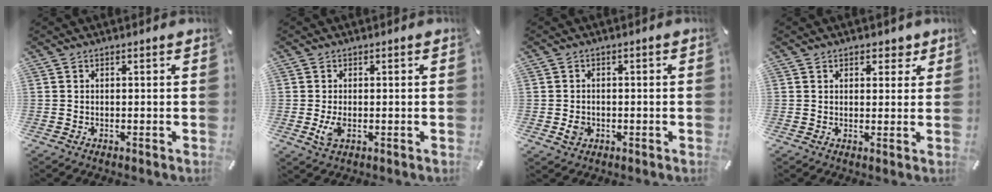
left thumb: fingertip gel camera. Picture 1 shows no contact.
{"total": 3.1, "force": [-0.5, 2.1, 2.3], "torque": [-0.045, -0.006, -0.011]}
{"total": 2.7, "force": [-0.6, 2.4, 1.0], "torque": [-0.007, 0.002, -0.012]}
{"total": 3.7, "force": [2.0, 2.7, 1.6], "torque": [0.004, -0.006, 0.026]}